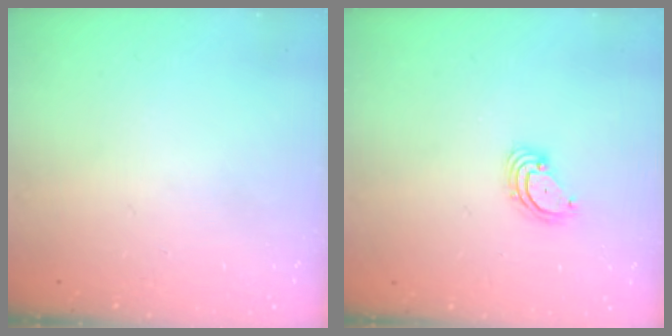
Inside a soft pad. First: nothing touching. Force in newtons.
{"total": 3.3, "press": 3.3, "slide": 0.3}